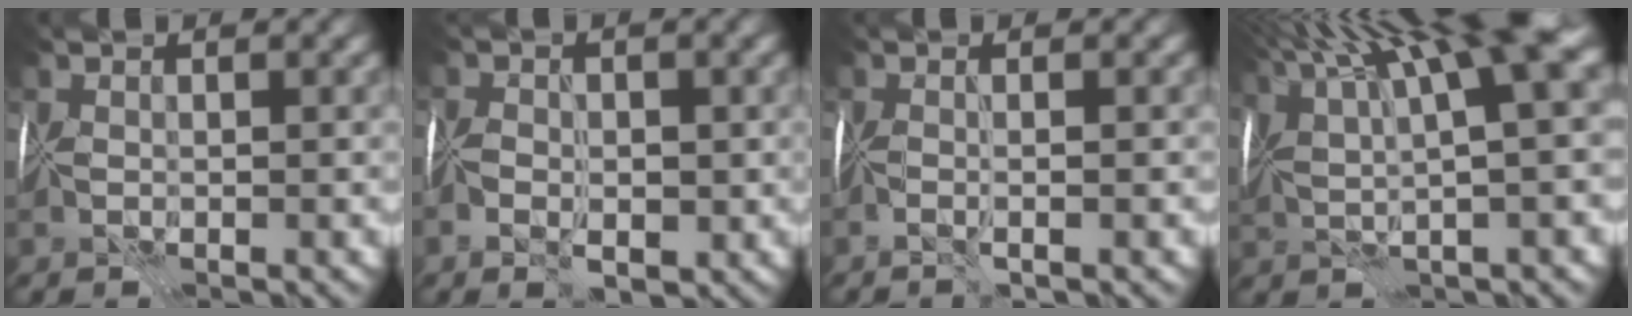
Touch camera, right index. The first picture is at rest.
{"total": 3.3, "force": [-1.5, 1.9, 2.2], "torque": [-0.033, -0.002, -0.033]}
{"total": 1.1, "force": [-0.6, -0.4, 0.8], "torque": [-0.002, 0.001, -0.013]}
{"total": 11.9, "force": [5.9, 2.1, 10.1], "torque": [-0.157, 0.022, 0.099]}